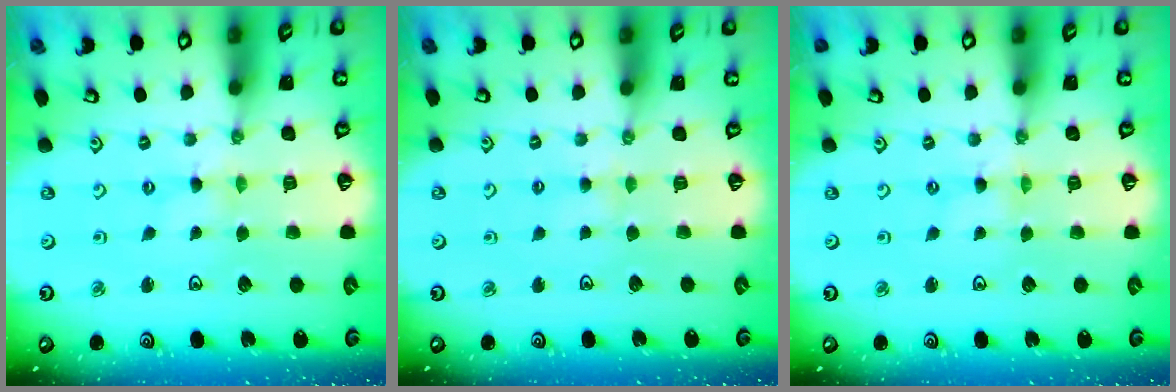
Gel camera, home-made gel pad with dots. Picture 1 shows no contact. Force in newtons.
{"total": 2.3, "press": 2.3, "slide": 0.3}
{"total": 0.0}